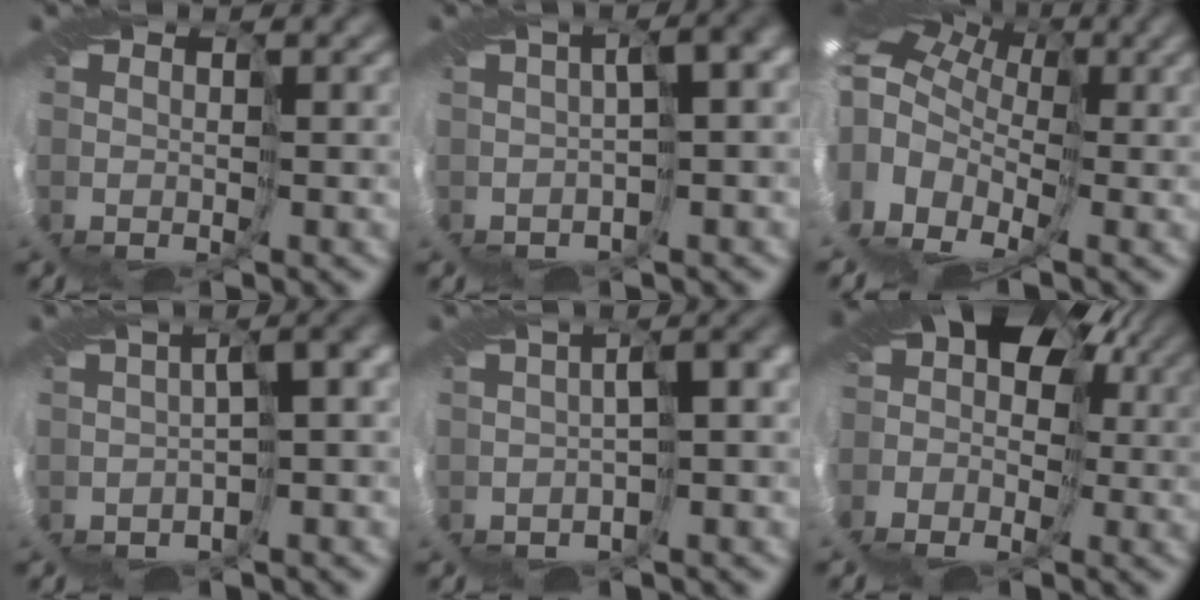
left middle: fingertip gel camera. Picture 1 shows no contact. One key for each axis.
{"total": 6.2, "fx": -0.5, "fy": 2.4, "fz": 5.7, "tx": -0.069, "ty": 0.018, "tz": 0.002}
{"total": 17.3, "fx": 1.3, "fy": 12.4, "fz": 11.9, "tx": -0.268, "ty": 0.033, "tz": -0.008}
{"total": 6.2, "fx": -1.7, "fy": 2.2, "fz": 5.6, "tx": -0.063, "ty": 0.010, "tz": -0.016}
{"total": 4.2, "fx": -1.4, "fy": 1.1, "fz": 3.8, "tx": -0.040, "ty": 0.011, "tz": -0.017}
{"total": 11.8, "fx": -1.5, "fy": 9.1, "fz": 7.3, "tx": -0.126, "ty": 0.025, "tz": -0.049}